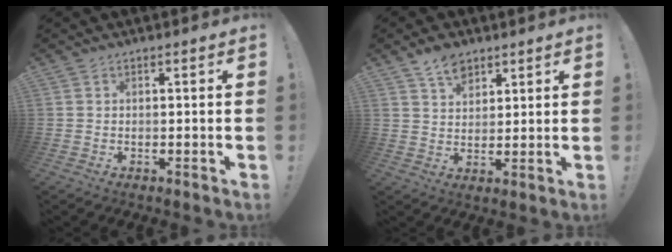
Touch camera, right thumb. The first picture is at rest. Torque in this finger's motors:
{"motor_torque": [-0.65, 0.54, 0.17, 0.04, -0.01]}